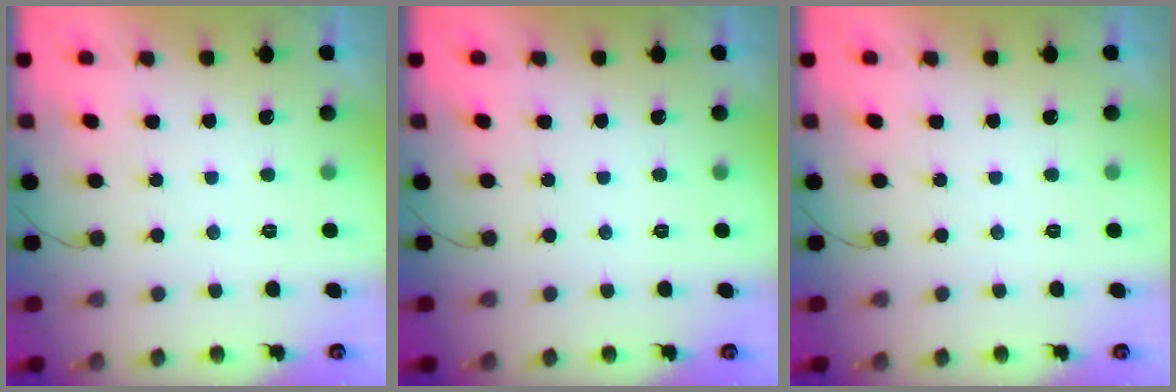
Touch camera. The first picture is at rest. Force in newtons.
{"total": 0.0}
{"total": 0.0}